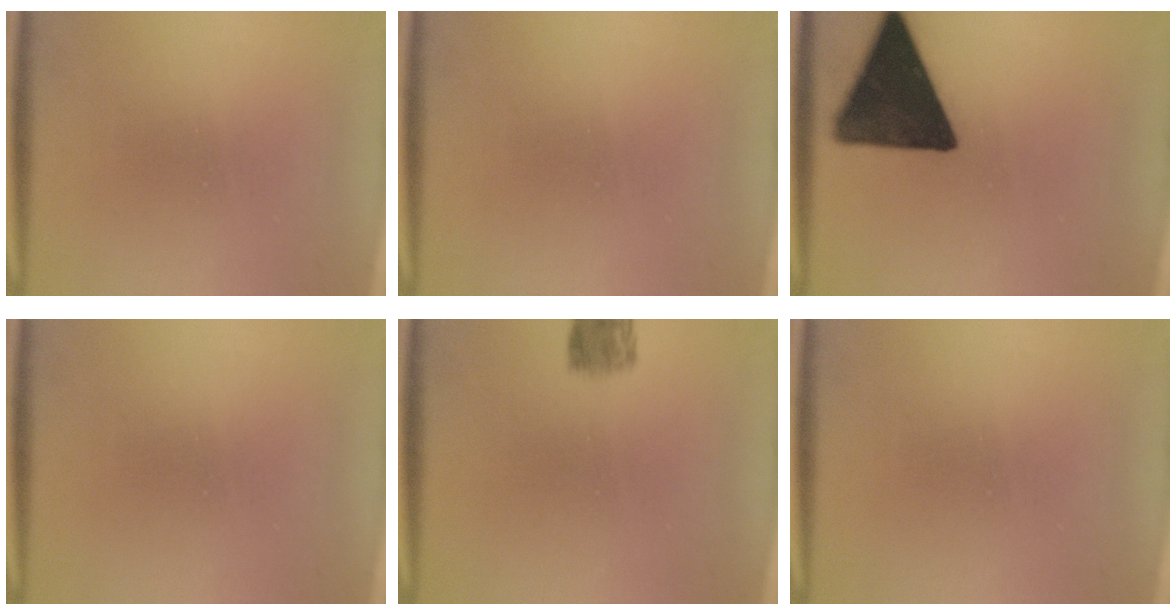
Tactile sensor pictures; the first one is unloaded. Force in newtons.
{"total": 0.0}
{"total": 16.6}
{"total": 0.0}
{"total": 3.7}
{"total": 0.0}